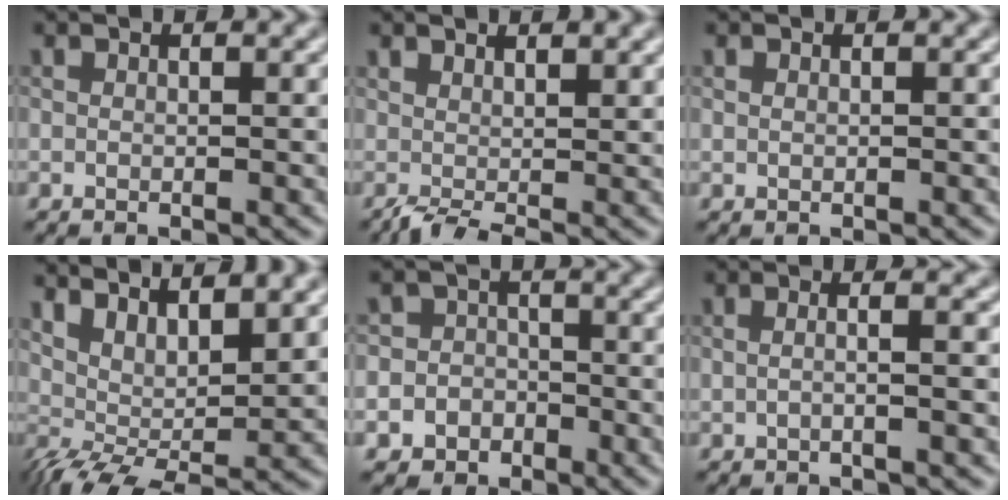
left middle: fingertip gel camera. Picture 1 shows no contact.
{"total": 1.9, "force": [0.2, 0.7, 1.8], "torque": [-0.022, 0.002, -0.001]}
{"total": 0.0}
{"total": 5.7, "force": [2.5, 2.0, 4.8], "torque": [-0.082, -0.003, 0.048]}
{"total": 6.2, "force": [-2.9, 5.4, 0.6], "torque": [0.013, 0.000, -0.064]}
{"total": 3.6, "force": [0.4, 1.7, 3.1], "torque": [-0.011, 0.006, -0.022]}